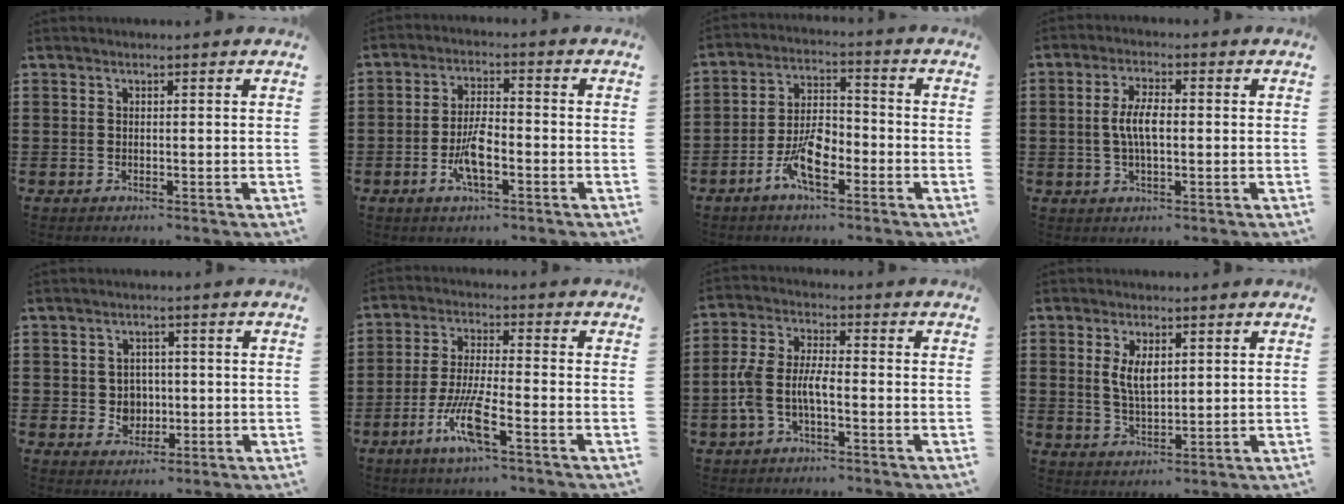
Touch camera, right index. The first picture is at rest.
{"total": 6.1, "force": [-2.2, 2.1, 5.3], "torque": [-0.115, -0.001, -0.045]}
{"total": 7.9, "force": [-3.9, 3.3, 6.0], "torque": [-0.133, 0.000, -0.076]}
{"total": 5.1, "force": [-0.2, 1.9, 4.8], "torque": [-0.103, -0.001, -0.010]}
{"total": 3.4, "force": [-0.2, 3.3, 0.9], "torque": [-0.023, 0.007, -0.008]}
{"total": 8.2, "force": [-4.2, 1.1, 6.9], "torque": [-0.156, -0.013, -0.084]}
{"total": 5.9, "force": [-1.9, 2.4, 5.0], "torque": [-0.128, -0.005, -0.045]}
{"total": 4.6, "force": [1.2, 2.1, 3.9], "torque": [-0.074, 0.002, 0.018]}